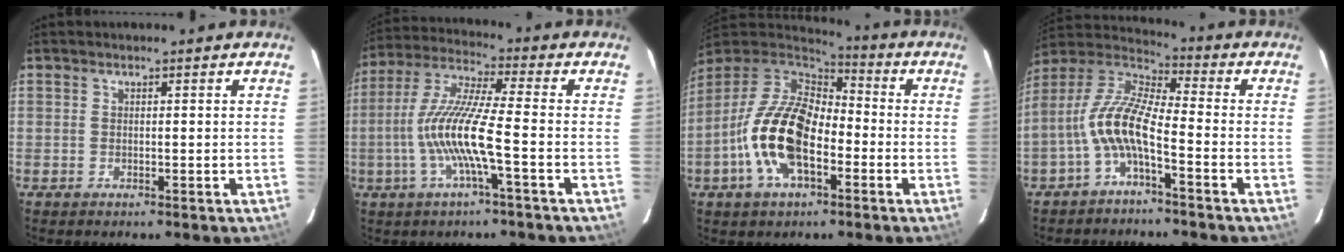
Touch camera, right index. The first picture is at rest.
{"total": 12.2, "force": [-3.4, 0.3, 11.7], "torque": [-0.240, 0.000, -0.069]}
{"total": 16.7, "force": [-5.0, 8.8, 13.3], "torque": [-0.275, -0.001, -0.098]}
{"total": 10.3, "force": [-3.9, 2.7, 9.1], "torque": [-0.202, 0.013, -0.079]}